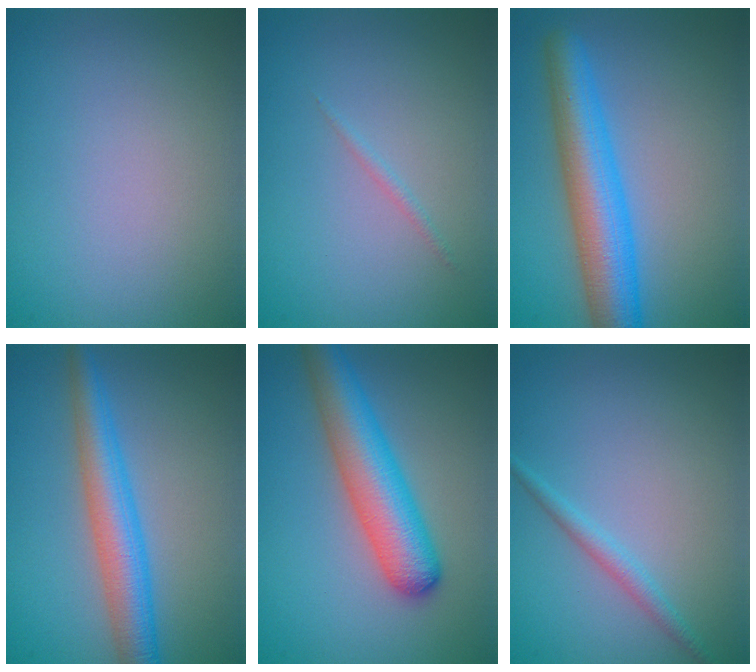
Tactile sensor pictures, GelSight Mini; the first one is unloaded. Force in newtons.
{"total": 0.6, "press": 0.6, "slide": 0.0}
{"total": 7.0, "press": 7.0, "slide": 0.2}
{"total": 5.0, "press": 5.0, "slide": 0.1}
{"total": 6.6, "press": 6.6, "slide": 0.2}
{"total": 1.4, "press": 1.4, "slide": 0.1}